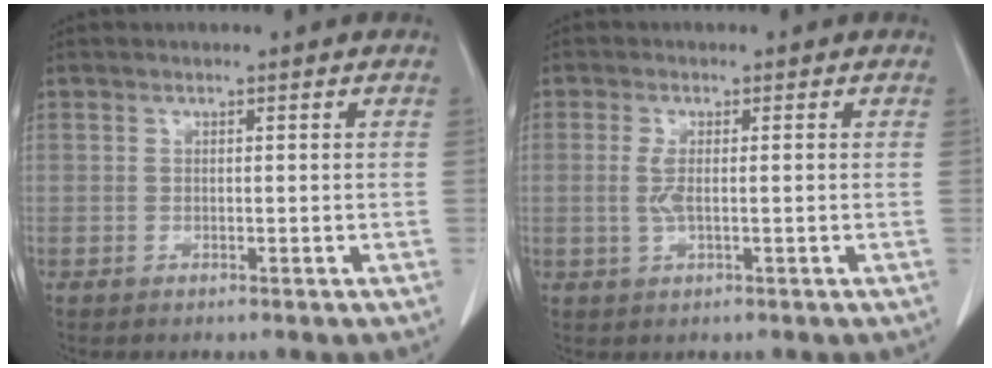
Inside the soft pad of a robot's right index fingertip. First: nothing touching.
{"total": 2.5, "force": [0.0, 0.7, 2.4], "torque": [-0.057, -0.001, 0.001]}